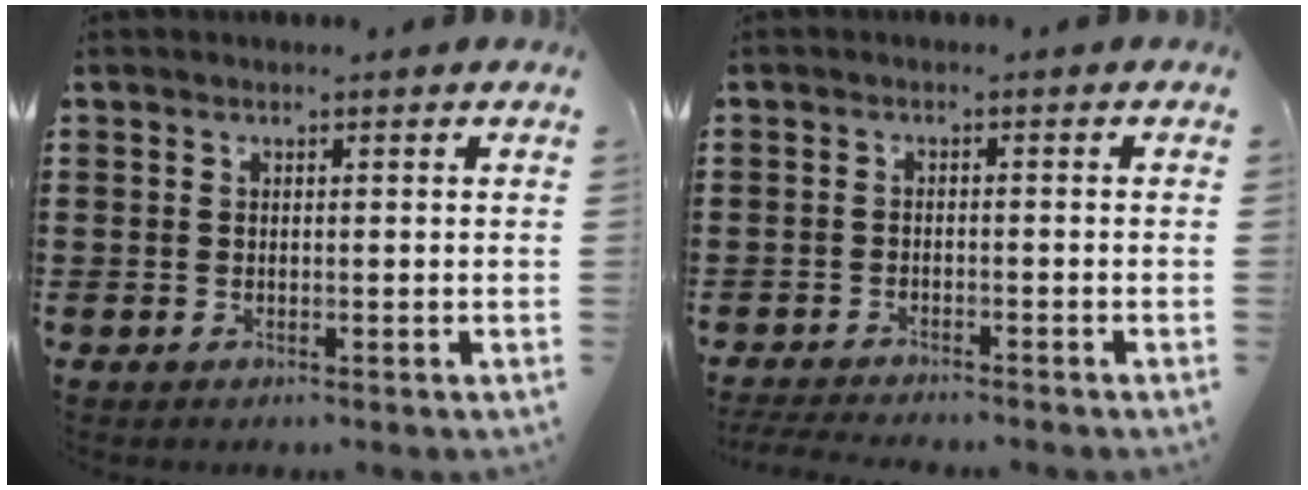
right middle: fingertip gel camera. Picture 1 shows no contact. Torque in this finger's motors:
{"motor_torque": [0.34, -0.11, 0.03, 0.05]}